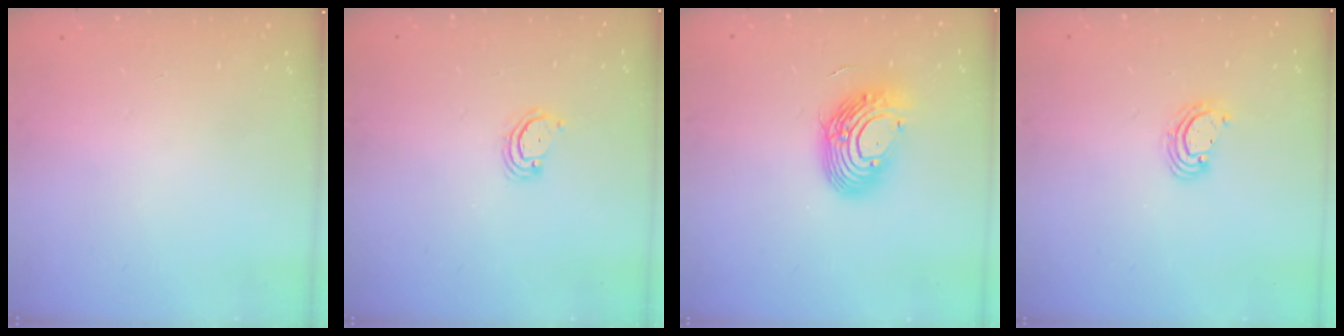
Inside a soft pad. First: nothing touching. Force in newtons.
{"total": 3.1, "press": 3.1, "slide": 0.5}
{"total": 12.4, "press": 12.3, "slide": 1.8}
{"total": 3.7, "press": 3.7, "slide": 0.2}